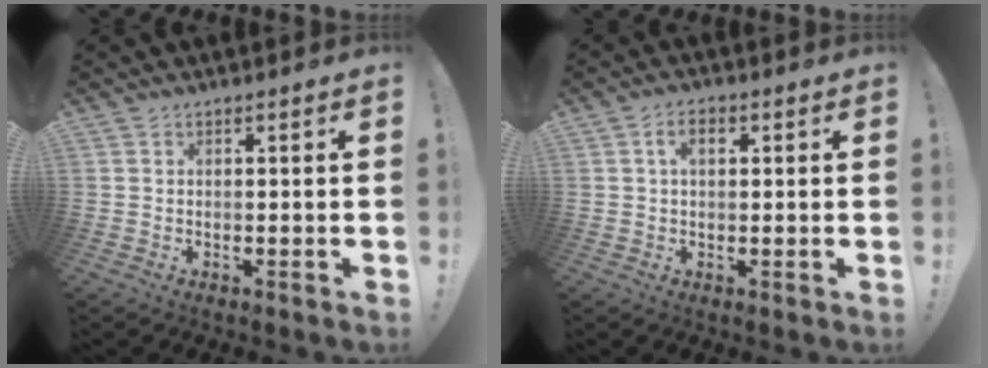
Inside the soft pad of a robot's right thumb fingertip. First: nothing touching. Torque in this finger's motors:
{"motor_torque": [-0.16, 0.16, 0.01, 0.01, 0.03]}